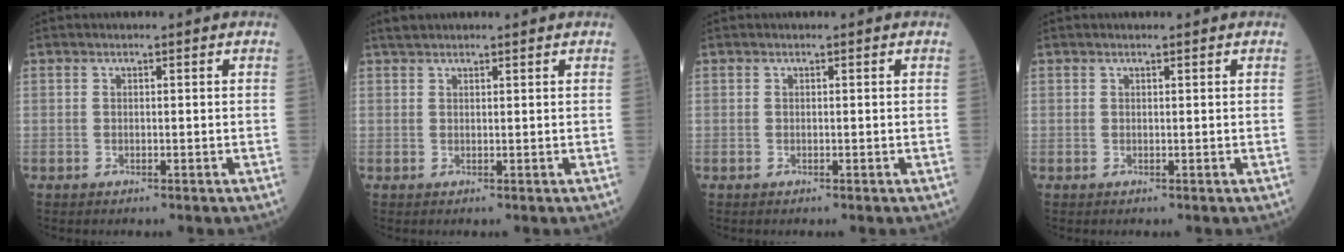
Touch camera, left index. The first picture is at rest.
{"total": 2.5, "force": [2.4, 0.3, 0.8], "torque": [-0.012, 0.018, 0.041]}
{"total": 0.0}
{"total": 0.6, "force": [0.4, 0.0, 0.4], "torque": [-0.011, 0.002, 0.008]}